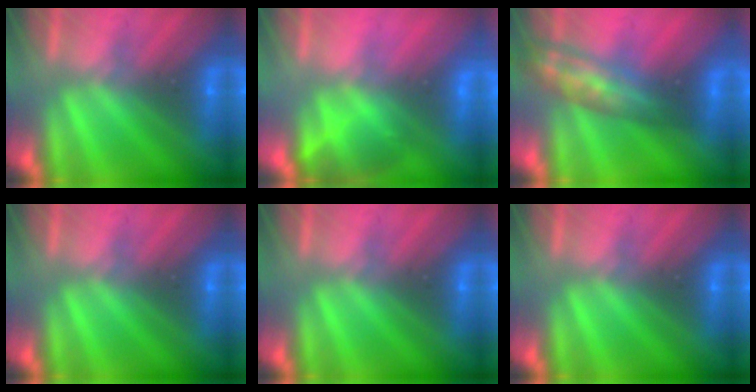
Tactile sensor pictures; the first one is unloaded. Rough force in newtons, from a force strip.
{"total": 2.9}
{"total": 3.0}
{"total": 0.0}
{"total": 0.0}
{"total": 0.0}